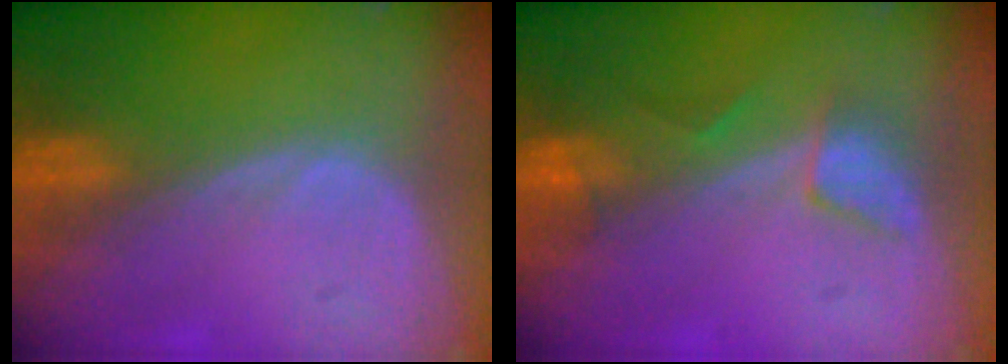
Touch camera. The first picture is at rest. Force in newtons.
{"total": 3.2, "press": 3.1, "slide": 0.3}